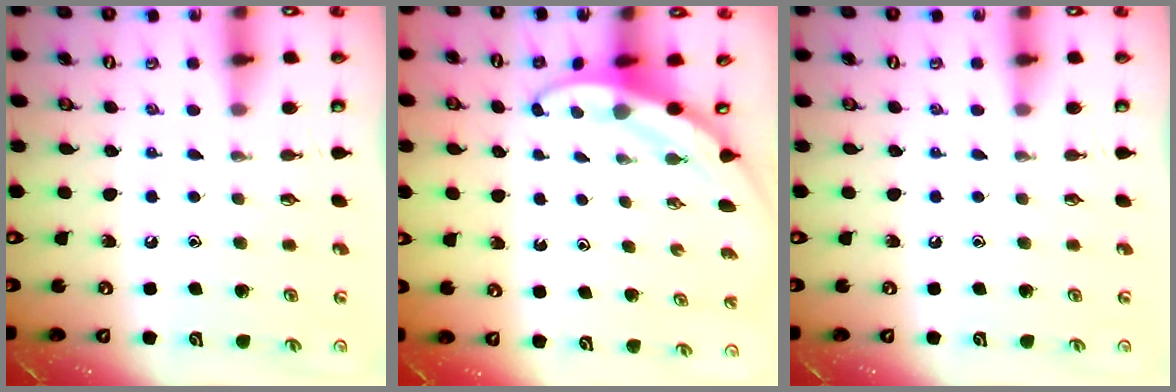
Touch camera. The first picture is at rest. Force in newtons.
{"total": 3.3, "press": 3.3, "slide": 0.1}
{"total": 0.0}